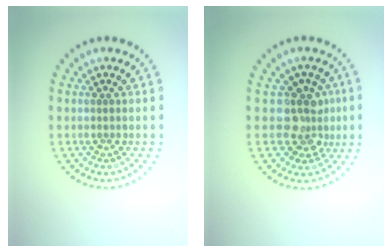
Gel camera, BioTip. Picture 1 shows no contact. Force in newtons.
{"total": 3.5, "press": 3.2, "slide": 1.5}